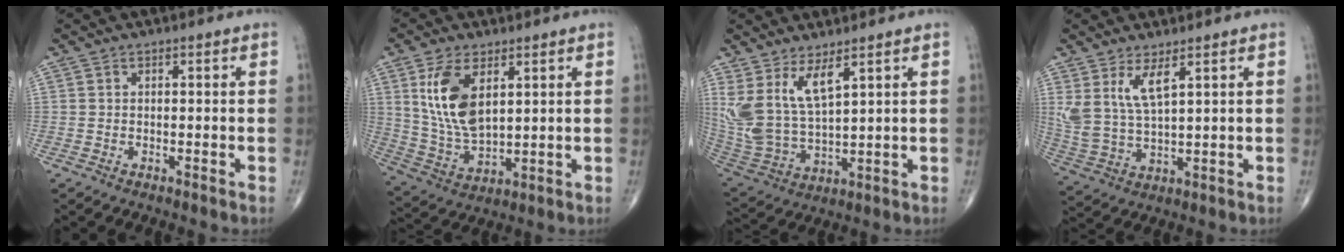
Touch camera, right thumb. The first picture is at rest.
{"total": 12.2, "force": [4.2, 6.2, 9.7], "torque": [-0.189, -0.020, 0.093]}
{"total": 11.8, "force": [6.2, 4.3, 9.1], "torque": [-0.194, -0.038, 0.144]}
{"total": 7.7, "force": [3.9, 2.4, 6.2], "torque": [-0.136, -0.025, 0.089]}